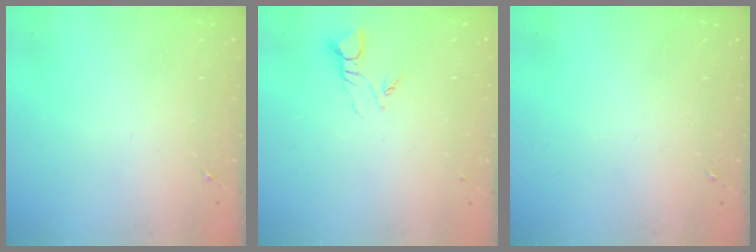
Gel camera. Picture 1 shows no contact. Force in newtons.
{"total": 3.4, "press": 3.4, "slide": 0.2}
{"total": 0.0}